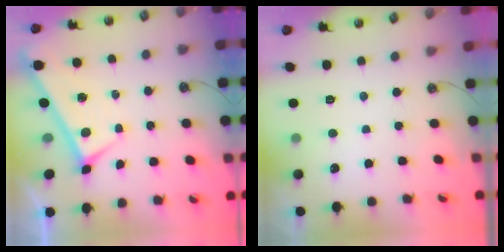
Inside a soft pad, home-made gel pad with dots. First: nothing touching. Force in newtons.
{"total": 0.0}